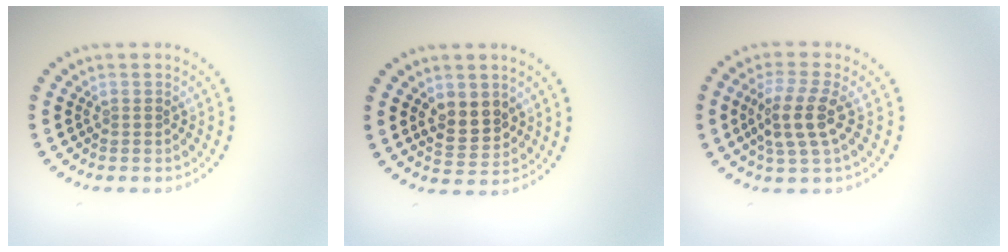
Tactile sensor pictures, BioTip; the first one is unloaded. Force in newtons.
{"total": 3.1, "press": 3.1, "slide": 0.7}
{"total": 3.7, "press": 3.2, "slide": 1.8}